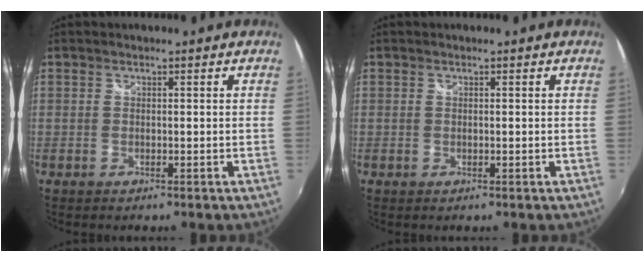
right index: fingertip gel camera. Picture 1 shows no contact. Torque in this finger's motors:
{"motor_torque": [0.18, 0.19, 0.00, 0.00]}